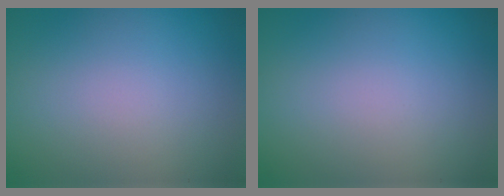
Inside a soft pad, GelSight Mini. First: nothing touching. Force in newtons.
{"total": 0.0}